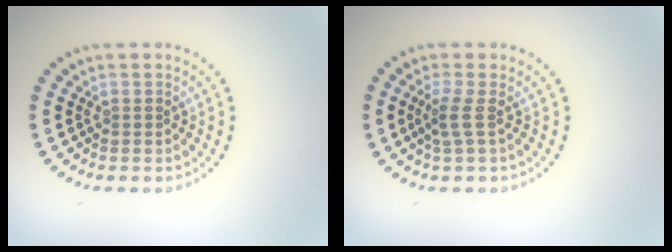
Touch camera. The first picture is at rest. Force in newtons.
{"total": 1.8, "press": 1.1, "slide": 1.4}